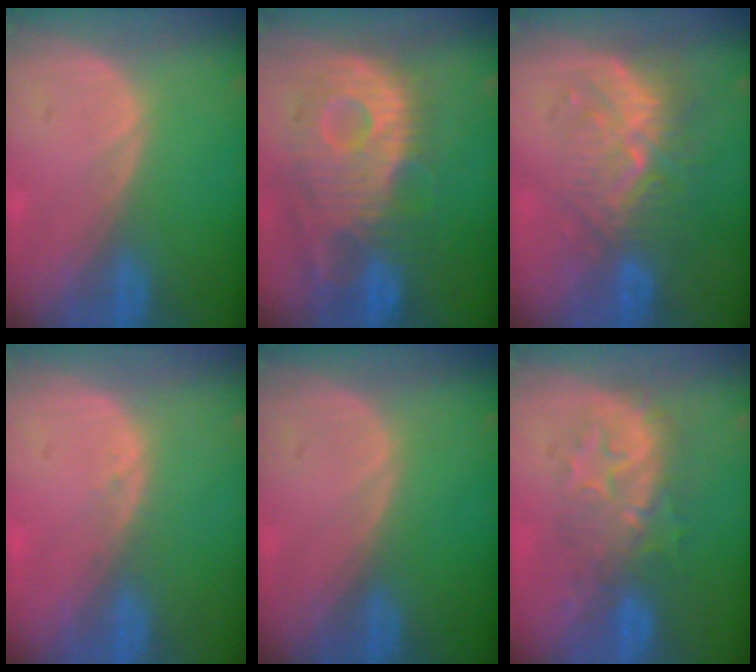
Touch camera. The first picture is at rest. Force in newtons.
{"total": 12.0, "press": 10.8, "slide": 5.3}
{"total": 8.8, "press": 8.4, "slide": 2.7}
{"total": 1.0, "press": 0.9, "slide": 0.3}
{"total": 0.0}
{"total": 8.1, "press": 8.0, "slide": 1.1}